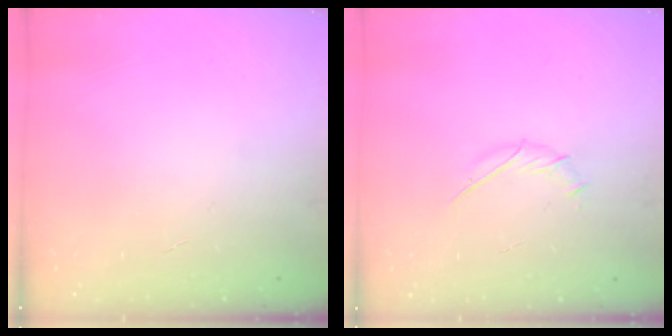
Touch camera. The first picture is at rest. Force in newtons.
{"total": 2.7, "press": 2.6, "slide": 0.8}